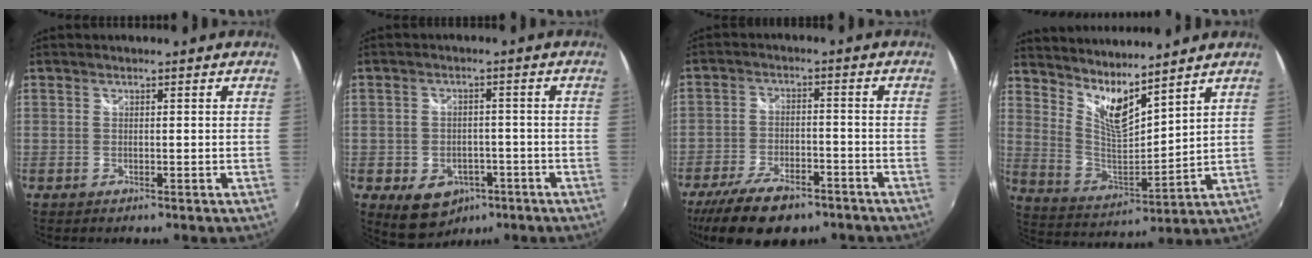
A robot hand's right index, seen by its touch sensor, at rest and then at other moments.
{"total": 9.1, "force": [-4.5, 6.8, 4.0], "torque": [-0.090, 0.000, -0.047]}
{"total": 14.2, "force": [-10.0, 6.4, 7.8], "torque": [-0.176, -0.018, -0.166]}
{"total": 10.0, "force": [8.2, 1.5, 5.6], "torque": [-0.098, -0.020, 0.155]}